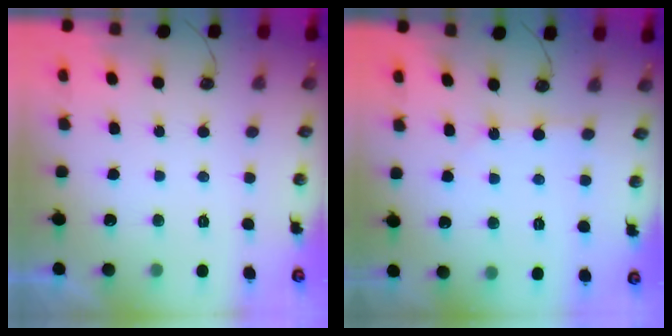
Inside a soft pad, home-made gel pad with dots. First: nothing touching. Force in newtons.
{"total": 3.8, "press": 3.8, "slide": 0.4}